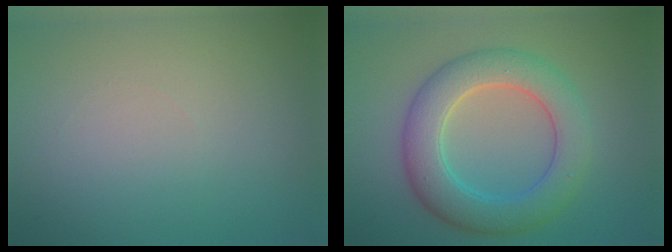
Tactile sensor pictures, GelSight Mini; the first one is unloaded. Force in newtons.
{"total": 6.7, "press": 6.7, "slide": 0.4}